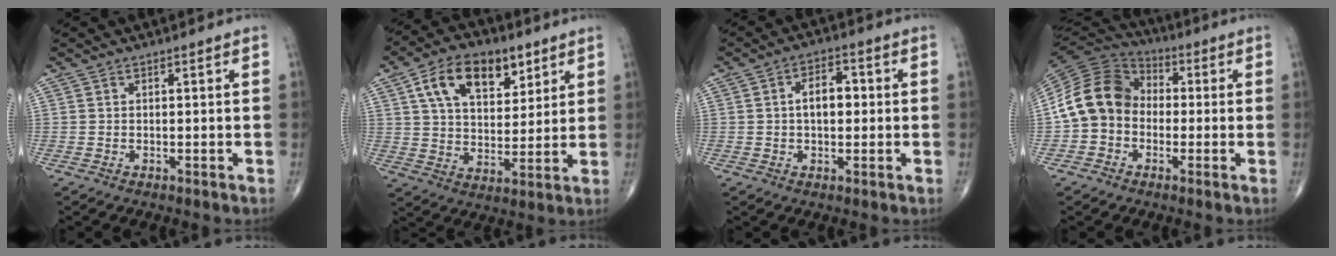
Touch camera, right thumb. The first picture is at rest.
{"total": 15.2, "force": [7.2, 8.8, 10.1], "torque": [-0.134, -0.019, 0.124]}
{"total": 5.9, "force": [0.3, 3.5, 4.7], "torque": [-0.065, 0.016, -0.002]}
{"total": 13.0, "force": [-1.1, 10.8, 7.2], "torque": [-0.125, 0.038, -0.035]}